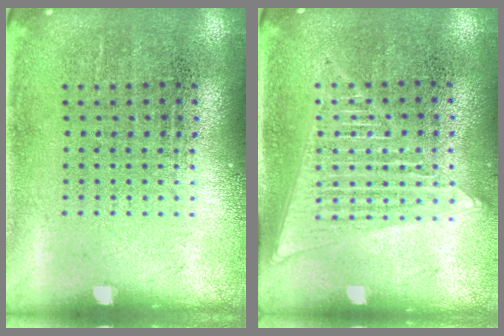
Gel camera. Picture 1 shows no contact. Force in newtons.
{"total": 1.6, "press": 1.5, "slide": 0.6}